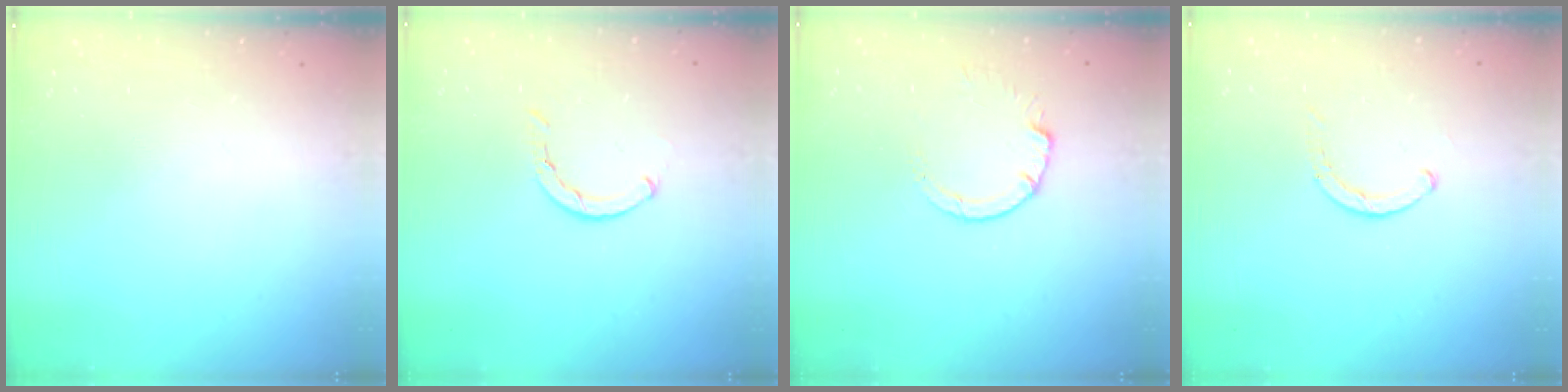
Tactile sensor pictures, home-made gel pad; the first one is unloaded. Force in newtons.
{"total": 1.7, "press": 1.6, "slide": 0.3}
{"total": 3.5, "press": 3.5, "slide": 0.4}
{"total": 1.9, "press": 1.8, "slide": 0.3}